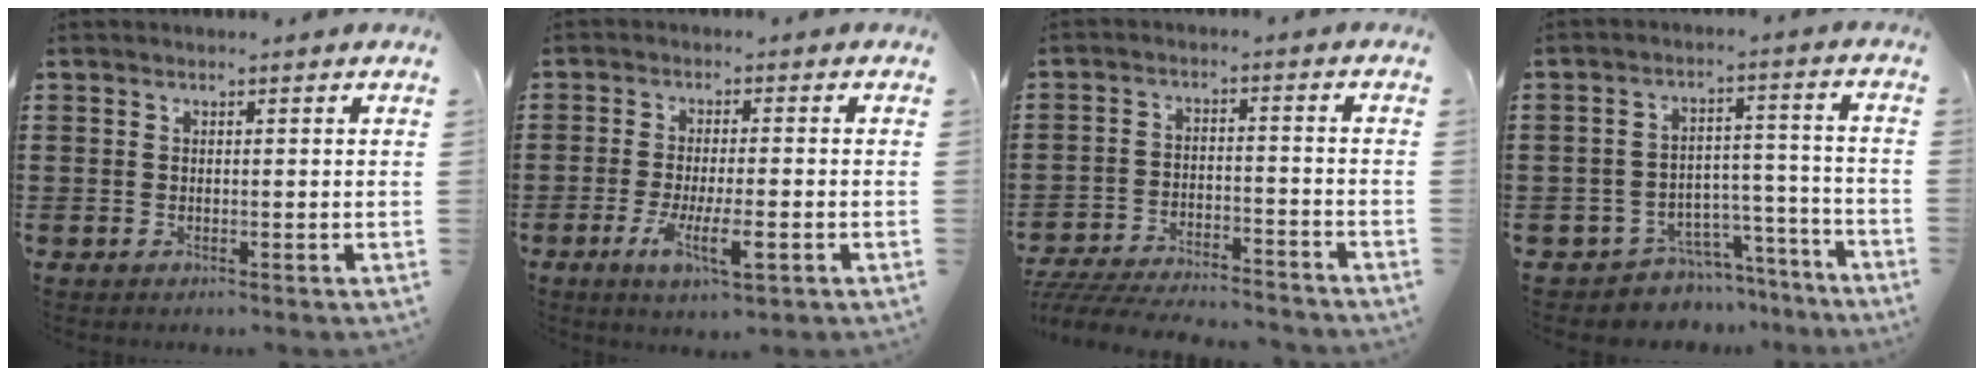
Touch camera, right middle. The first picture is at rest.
{"total": 6.4, "force": [-2.6, 1.6, 5.7], "torque": [-0.109, -0.010, -0.046]}
{"total": 6.4, "force": [-6.2, 0.5, 1.2], "torque": [-0.034, 0.002, -0.125]}
{"total": 6.0, "force": [-5.5, 2.3, 0.5], "torque": [-0.011, 0.027, -0.107]}